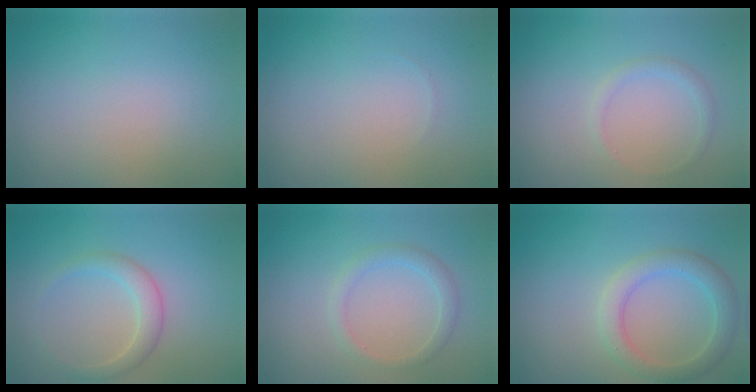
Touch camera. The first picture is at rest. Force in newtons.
{"total": 0.0}
{"total": 1.0, "press": 1.0, "slide": 0.0}
{"total": 2.2, "press": 2.2, "slide": 0.1}
{"total": 1.7, "press": 1.7, "slide": 0.2}
{"total": 3.3, "press": 3.3, "slide": 0.1}